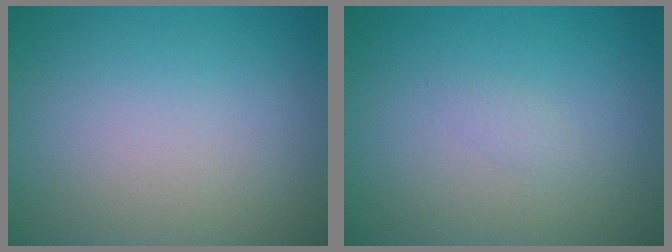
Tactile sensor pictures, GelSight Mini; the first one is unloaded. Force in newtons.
{"total": 0.7, "press": 0.7, "slide": 0.1}